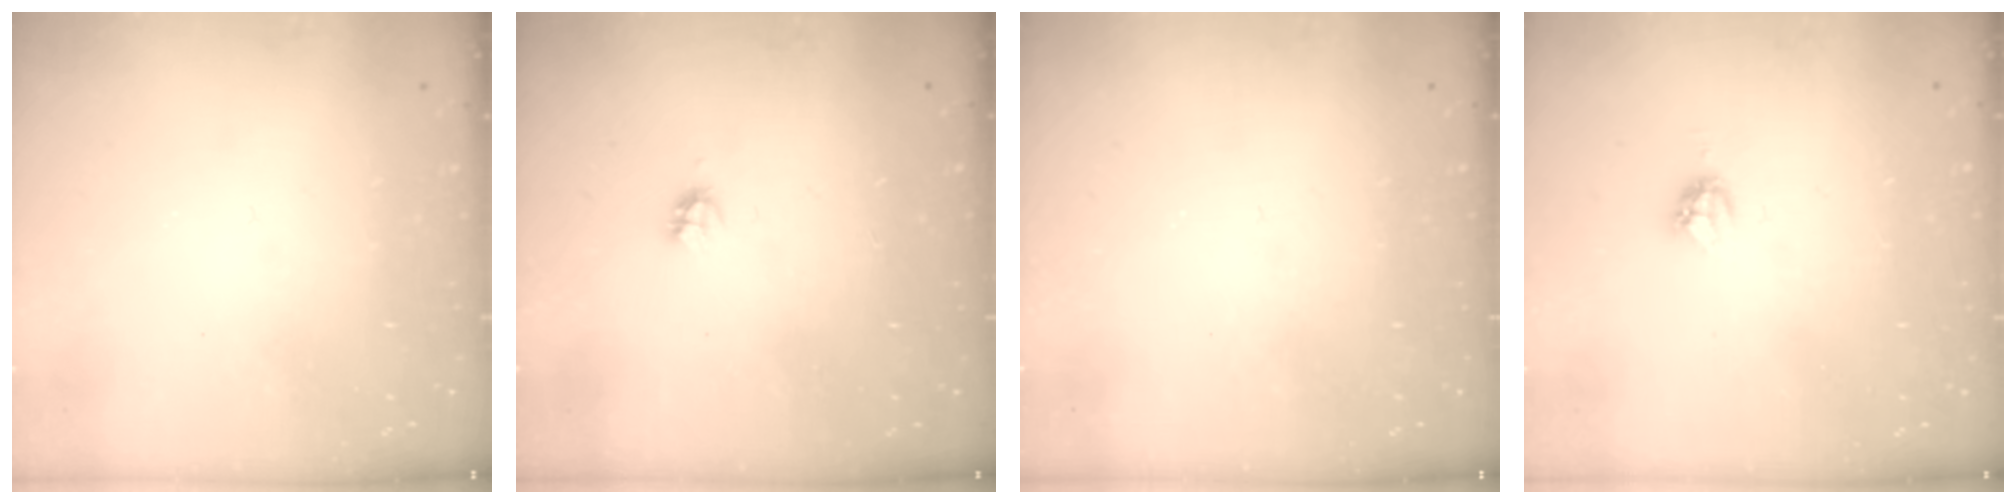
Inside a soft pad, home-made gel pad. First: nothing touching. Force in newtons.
{"total": 2.7, "press": 2.7, "slide": 0.2}
{"total": 0.0}
{"total": 3.4, "press": 3.4, "slide": 0.4}